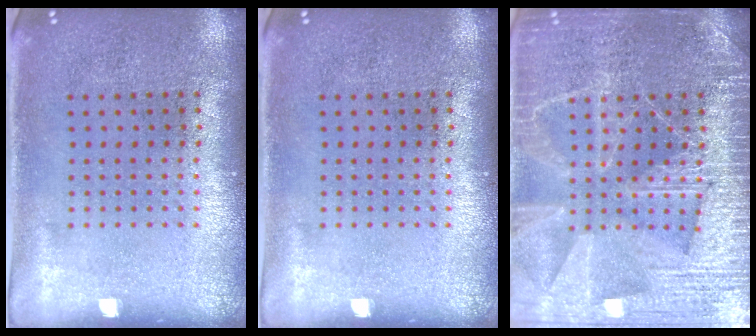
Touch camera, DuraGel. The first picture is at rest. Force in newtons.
{"total": 0.0}
{"total": 6.6, "press": 6.5, "slide": 0.9}